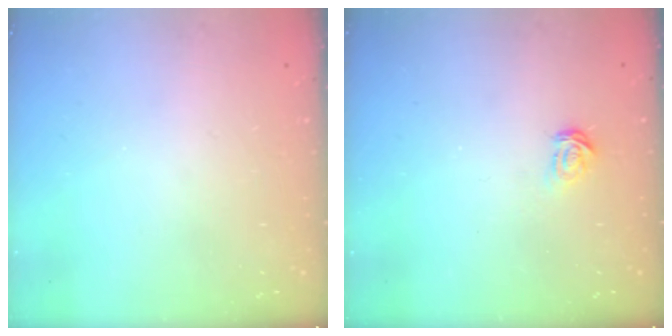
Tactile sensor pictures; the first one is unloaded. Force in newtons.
{"total": 2.3, "press": 2.3, "slide": 0.3}